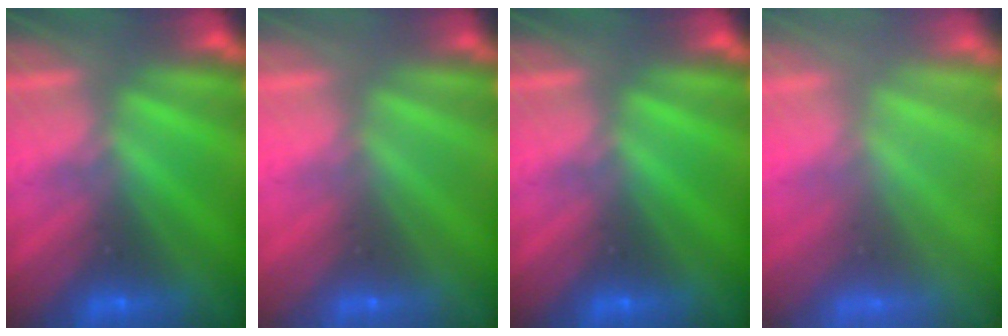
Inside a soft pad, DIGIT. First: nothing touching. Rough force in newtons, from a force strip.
{"total": 2.7}
{"total": 0.0}
{"total": 7.4}